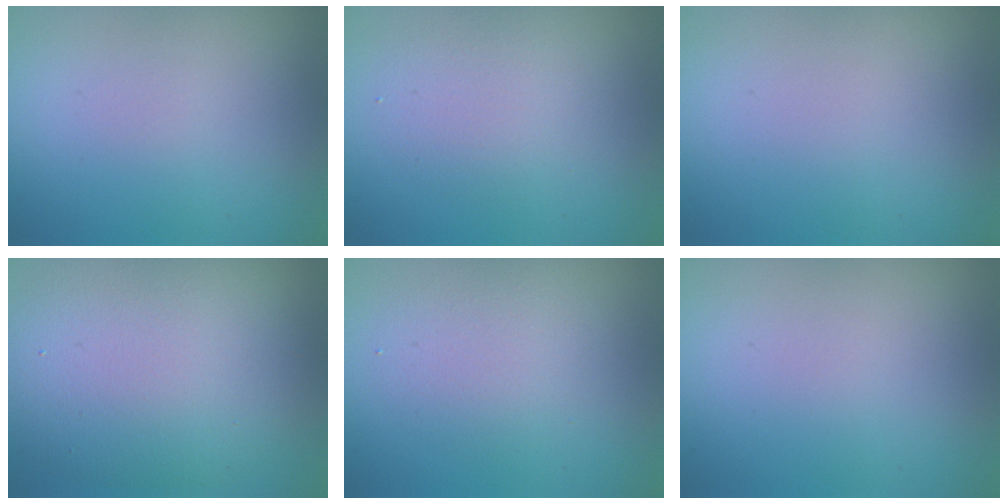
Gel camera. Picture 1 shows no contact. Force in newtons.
{"total": 2.5, "press": 2.5, "slide": 0.2}
{"total": 0.0}
{"total": 9.8, "press": 9.8, "slide": 0.7}
{"total": 2.8, "press": 2.8, "slide": 0.1}
{"total": 0.0}